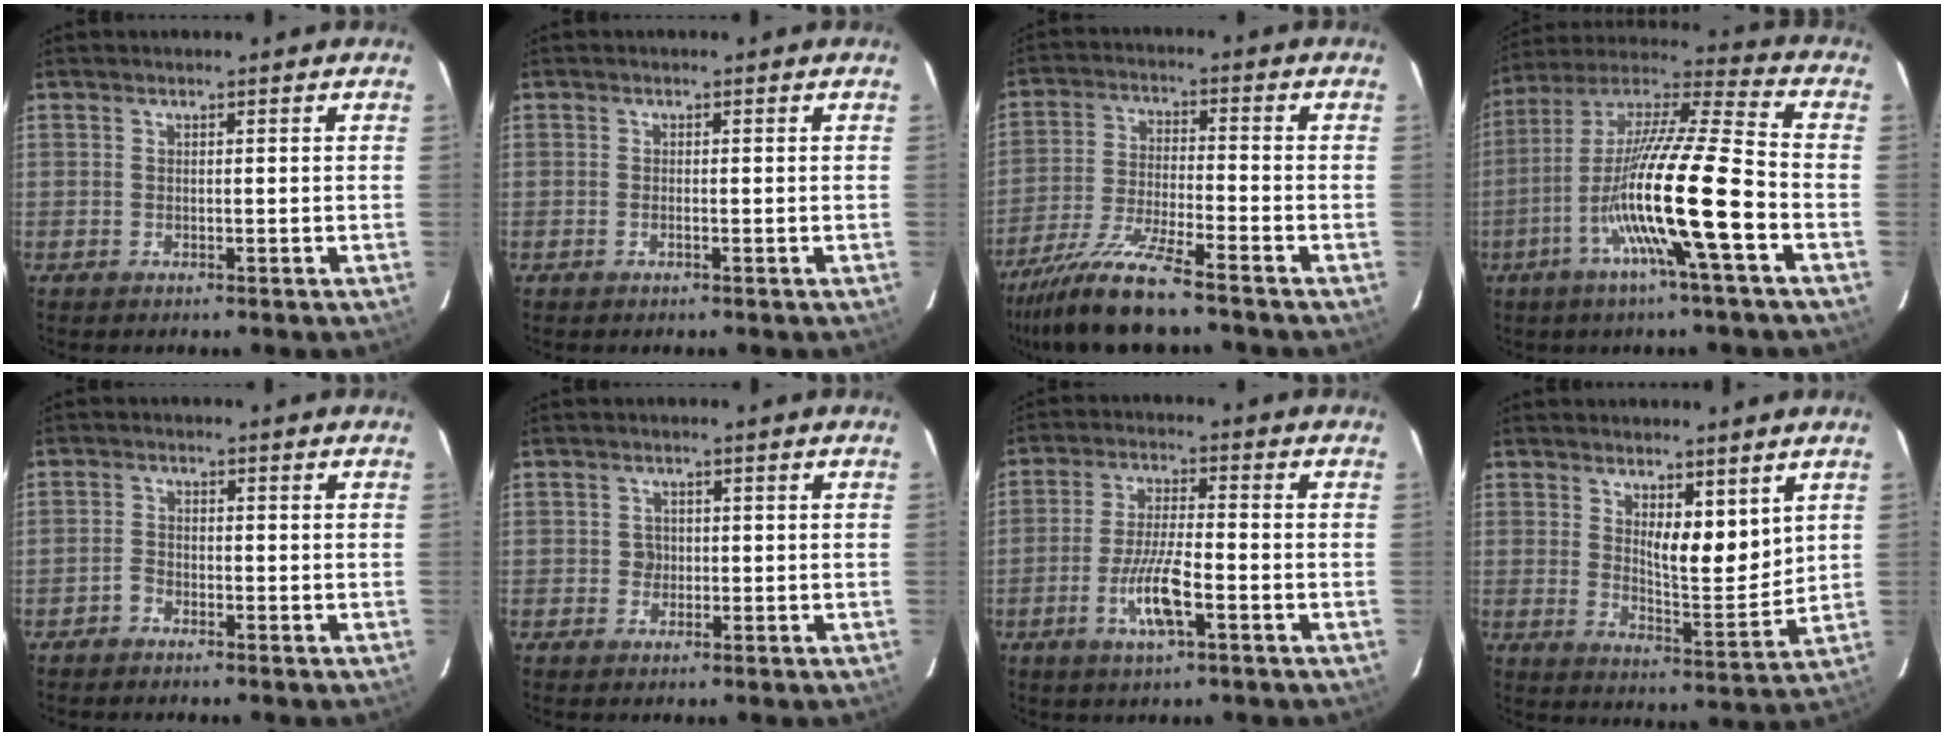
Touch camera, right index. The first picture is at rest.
{"total": 0.5, "force": [-0.2, 0.0, 0.5], "torque": [-0.012, 0.000, -0.003]}
{"total": 10.2, "force": [-8.2, -0.1, 6.1], "torque": [-0.116, -0.028, -0.152]}
{"total": 18.0, "force": [-5.8, -0.4, 17.0], "torque": [-0.321, -0.003, -0.113]}
{"total": 1.4, "force": [-1.1, 0.7, 0.4], "torque": [-0.008, 0.003, -0.022]}
{"total": 1.6, "force": [-0.1, 1.5, 0.6], "torque": [-0.009, 0.003, -0.001]}
{"total": 8.0, "force": [-3.2, 1.1, 7.2], "torque": [-0.142, -0.006, -0.058]}
{"total": 7.3, "force": [3.4, 2.3, 6.1], "torque": [-0.099, -0.018, 0.065]}